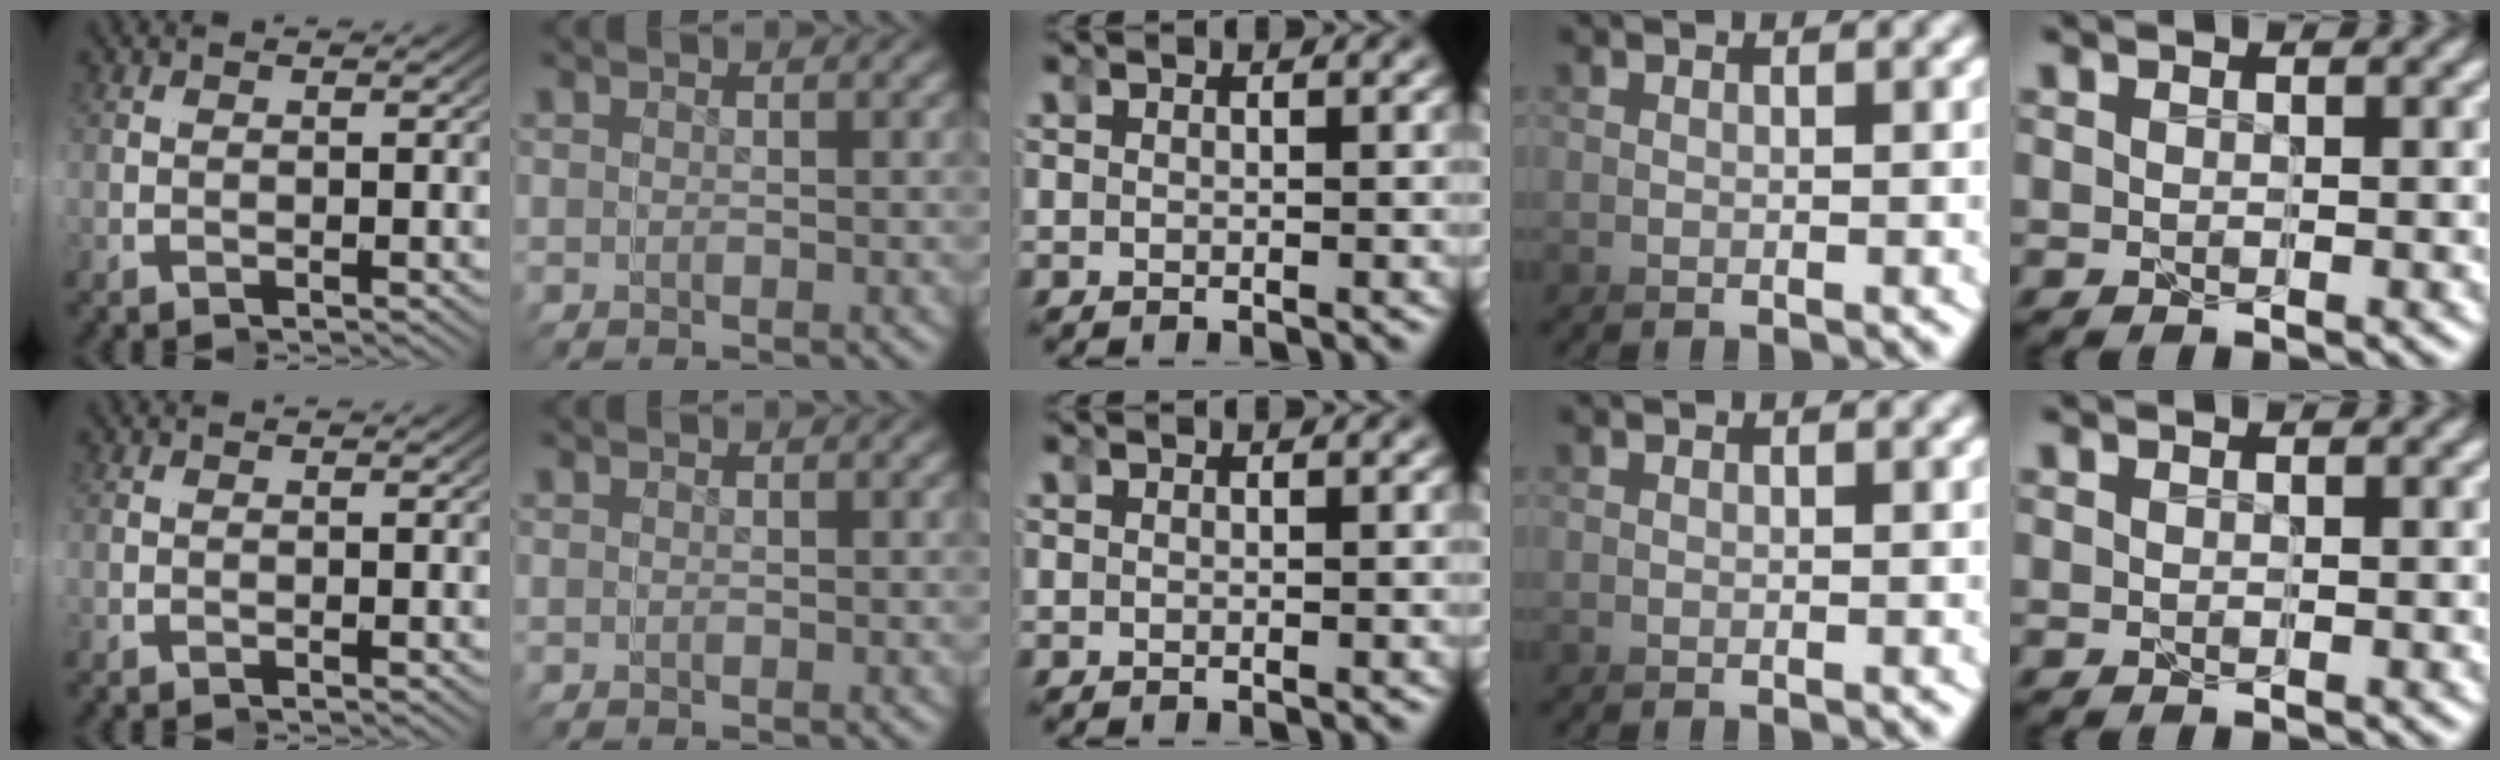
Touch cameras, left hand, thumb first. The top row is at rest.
{}